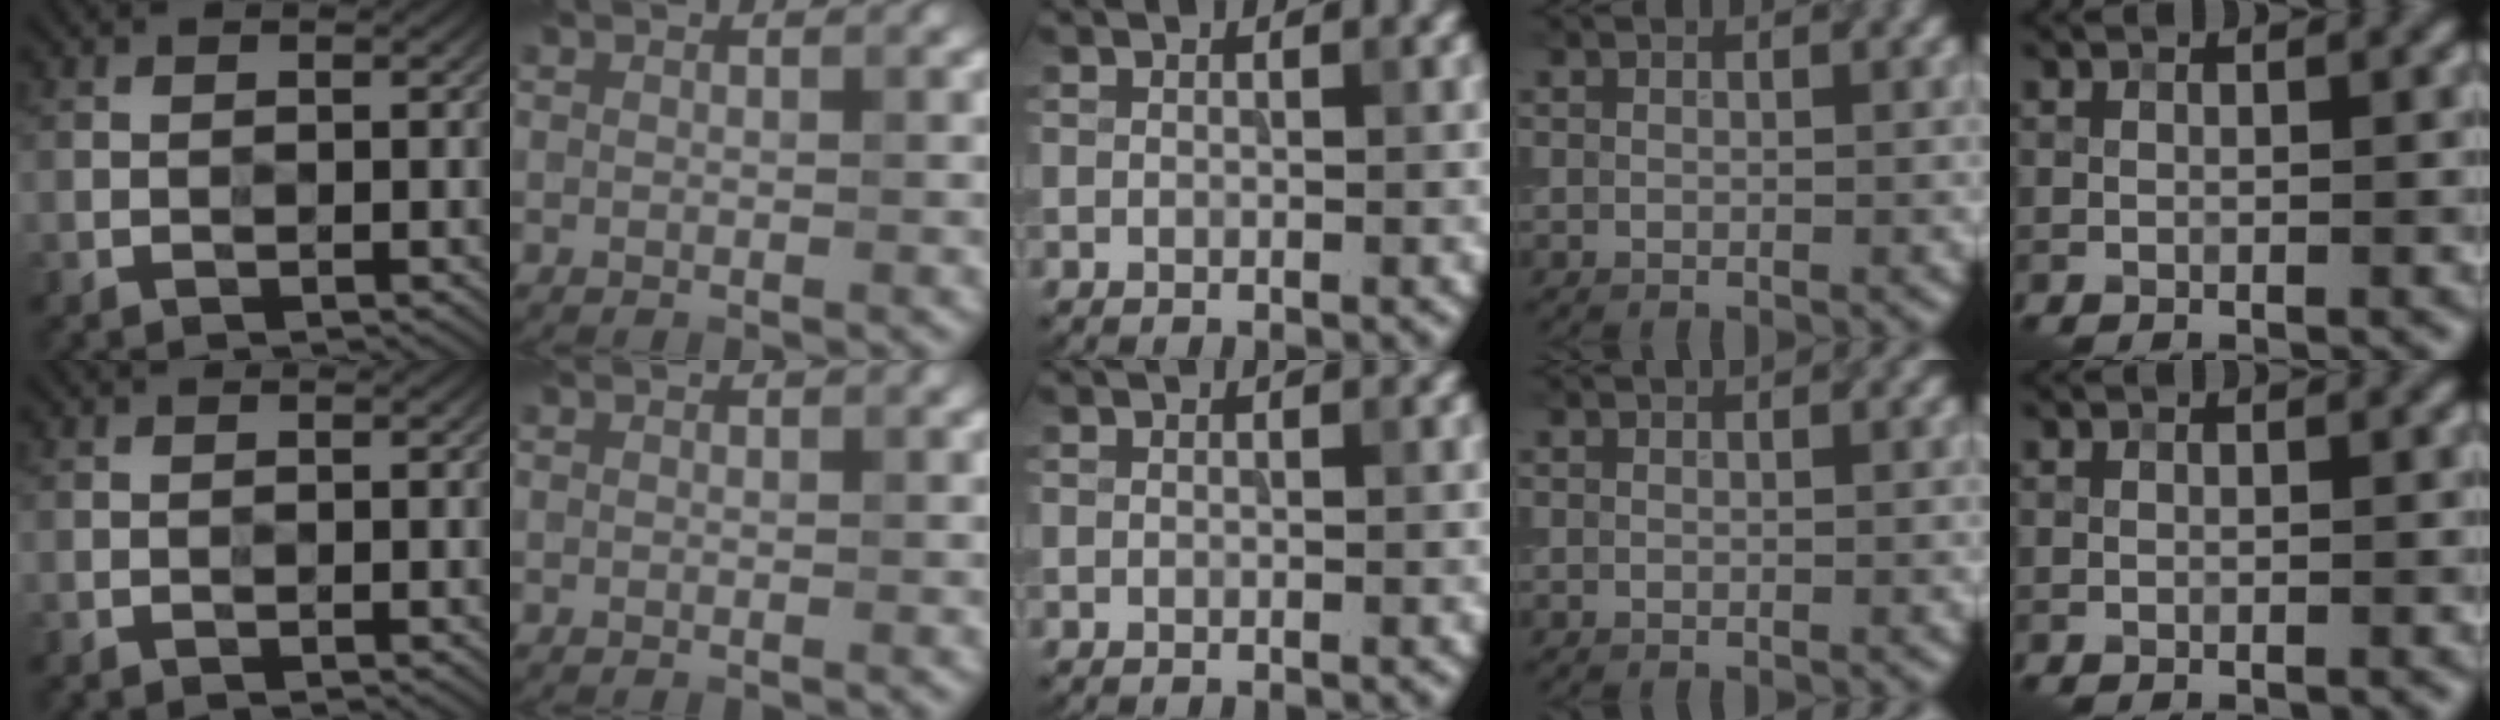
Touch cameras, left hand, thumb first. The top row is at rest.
{}